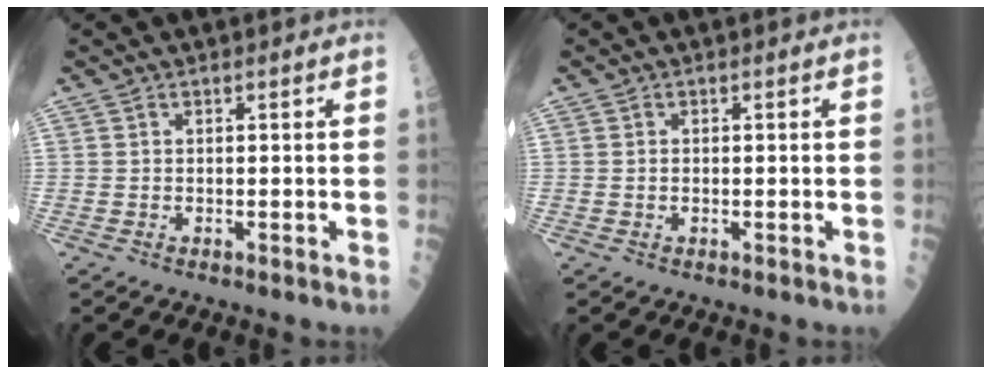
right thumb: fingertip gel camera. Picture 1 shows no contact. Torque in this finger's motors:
{"motor_torque": [-0.10, -0.09, -0.19, -0.14, -0.02]}